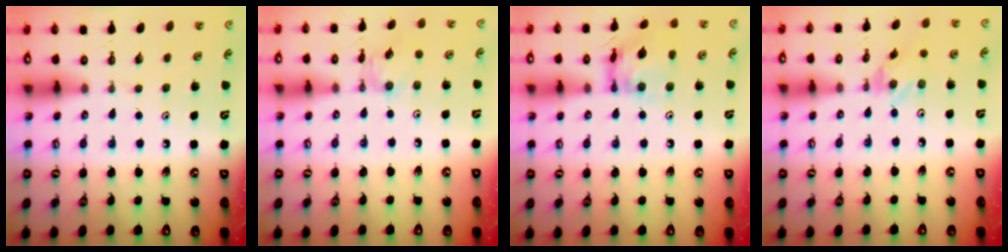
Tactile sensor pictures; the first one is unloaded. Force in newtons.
{"total": 3.0, "press": 3.0, "slide": 0.1}
{"total": 13.8, "press": 13.8, "slide": 1.2}
{"total": 1.3, "press": 1.3, "slide": 0.0}